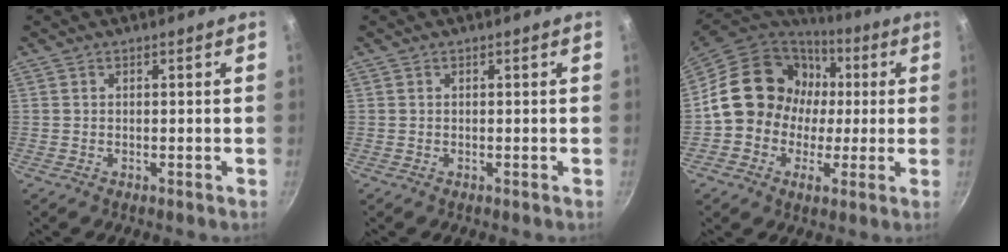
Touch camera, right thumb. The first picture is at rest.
{"total": 0.0}
{"total": 17.4, "force": [1.0, 15.3, 8.3], "torque": [-0.100, 0.026, 0.003]}